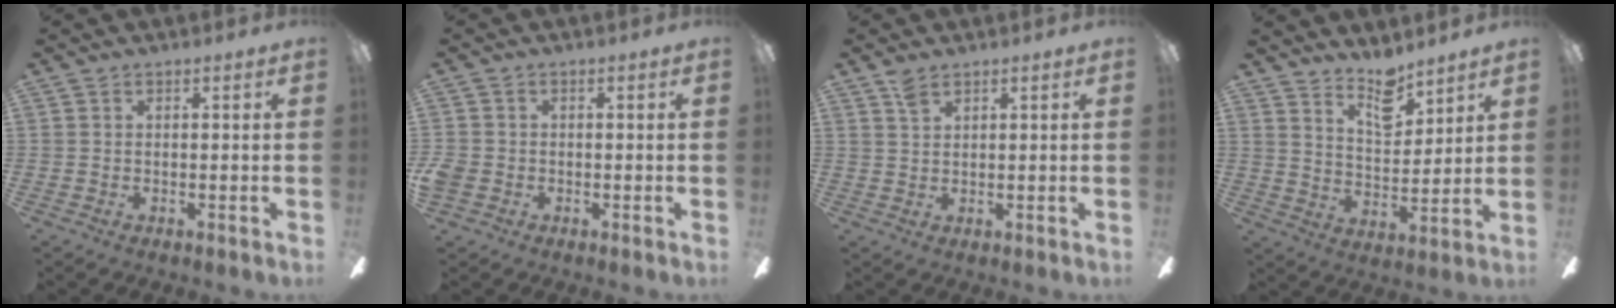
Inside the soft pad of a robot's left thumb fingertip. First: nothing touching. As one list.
[{"total": 3.0, "force": [-1.0, 2.6, 1.1], "torque": [-0.022, 0.005, -0.017]}, {"total": 2.3, "force": [1.8, 0.9, 1.2], "torque": [-0.029, -0.001, 0.034]}, {"total": 9.4, "force": [7.9, 3.6, 3.4], "torque": [-0.044, -0.057, 0.142]}]